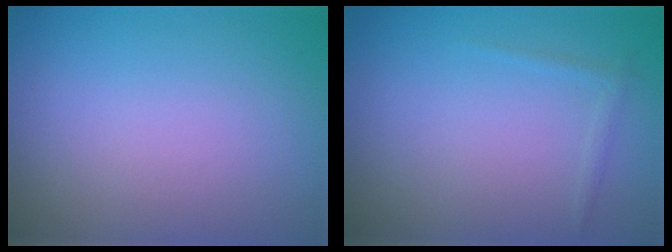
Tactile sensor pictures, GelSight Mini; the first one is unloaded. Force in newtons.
{"total": 0.7, "press": 0.7, "slide": 0.0}